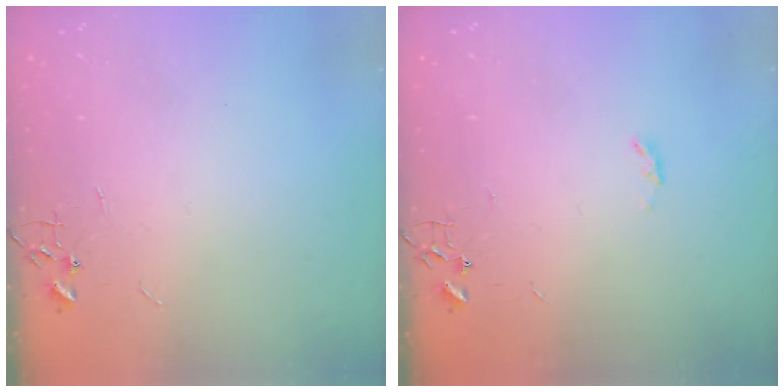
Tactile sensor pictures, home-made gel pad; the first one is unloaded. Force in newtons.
{"total": 2.5, "press": 2.4, "slide": 0.4}